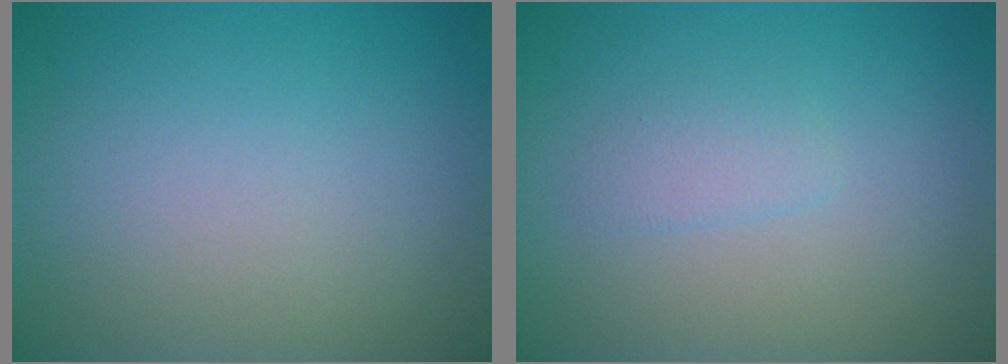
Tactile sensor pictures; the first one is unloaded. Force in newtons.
{"total": 1.2, "press": 1.2, "slide": 0.0}